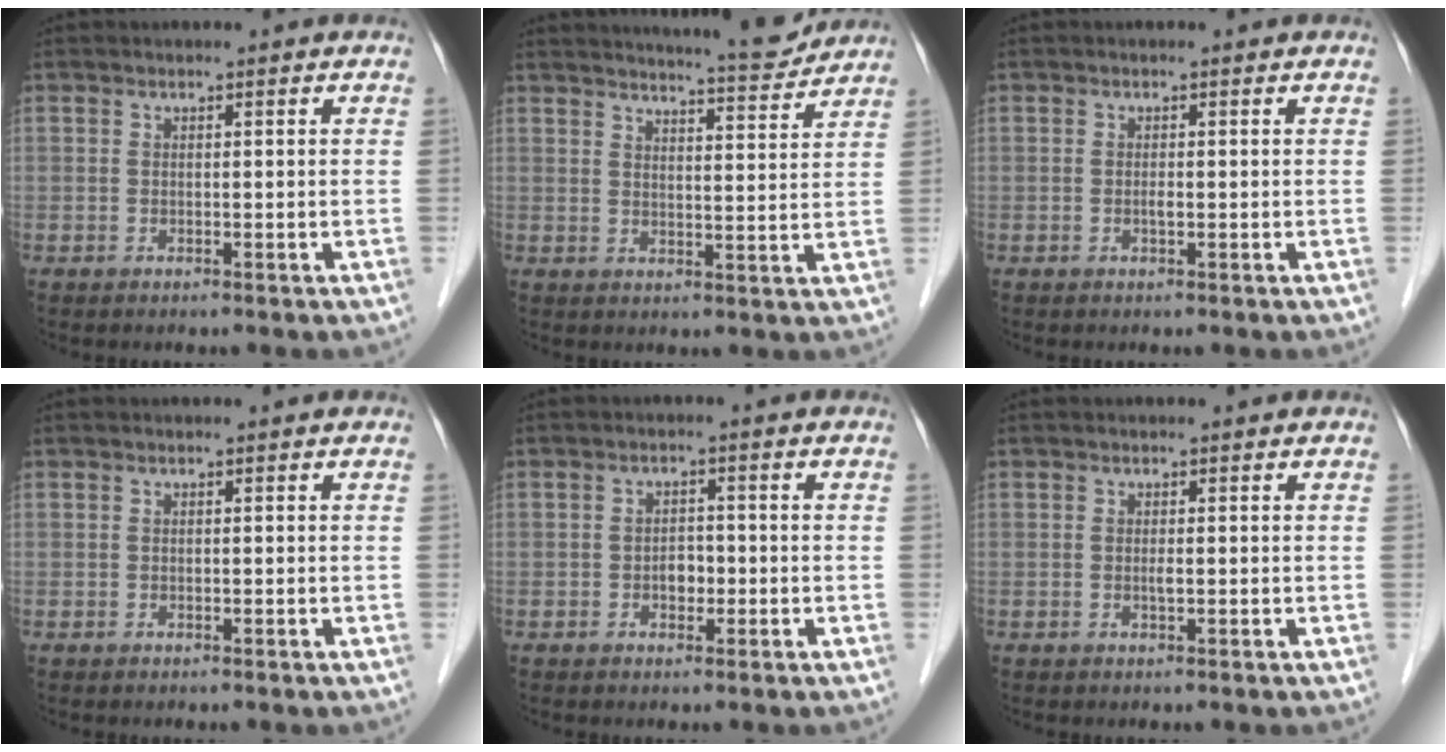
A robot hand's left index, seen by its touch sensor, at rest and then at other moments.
{"total": 9.7, "force": [9.3, 0.2, 2.7], "torque": [-0.044, -0.006, 0.120]}
{"total": 0.6, "force": [-0.1, 0.1, 0.6], "torque": [-0.010, 0.000, -0.002]}
{"total": 0.0}
{"total": 2.2, "force": [-0.7, 1.5, 1.5], "torque": [-0.021, 0.006, -0.010]}
{"total": 0.7, "force": [0.0, 0.1, 0.7], "torque": [-0.015, -0.001, 0.000]}